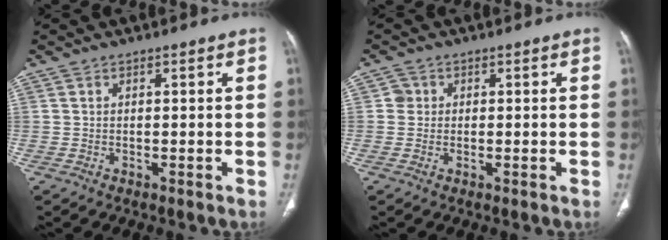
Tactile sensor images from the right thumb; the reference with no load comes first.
{"total": 1.8, "force": [0.3, 1.7, 0.3], "torque": [0.005, 0.003, 0.001]}